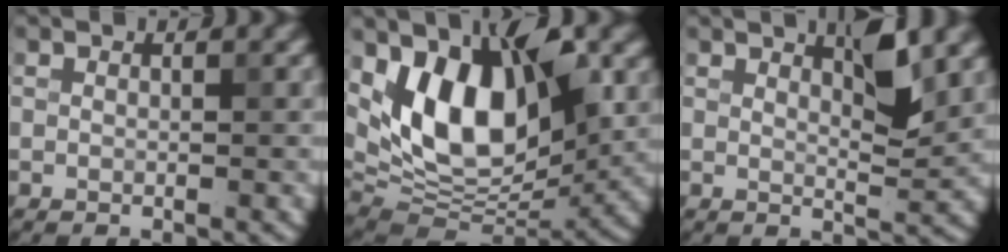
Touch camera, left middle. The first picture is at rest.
{"total": 10.3, "force": [2.1, 5.7, 8.4], "torque": [-0.150, -0.005, 0.050]}
{"total": 2.1, "force": [1.0, -0.1, 1.8], "torque": [-0.042, -0.004, 0.035]}